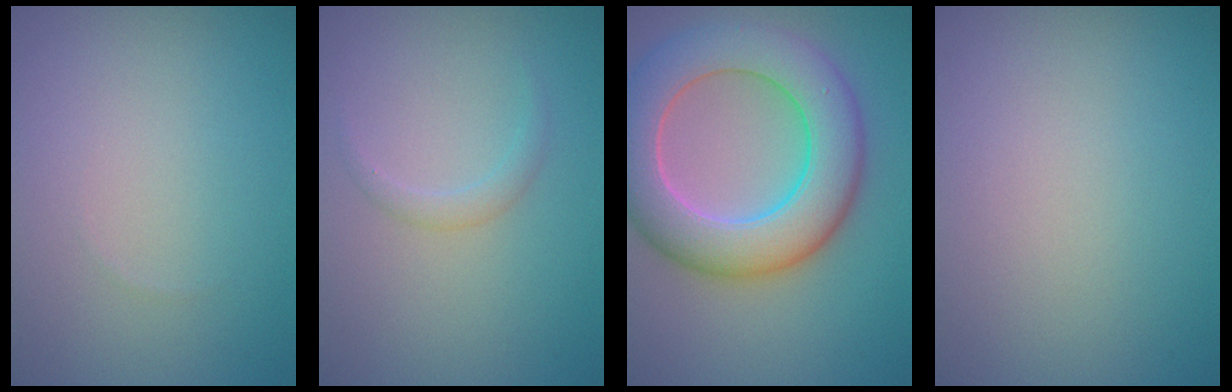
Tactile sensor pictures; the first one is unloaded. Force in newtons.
{"total": 1.1, "press": 1.1, "slide": 0.0}
{"total": 9.2, "press": 9.2, "slide": 0.6}
{"total": 0.0}